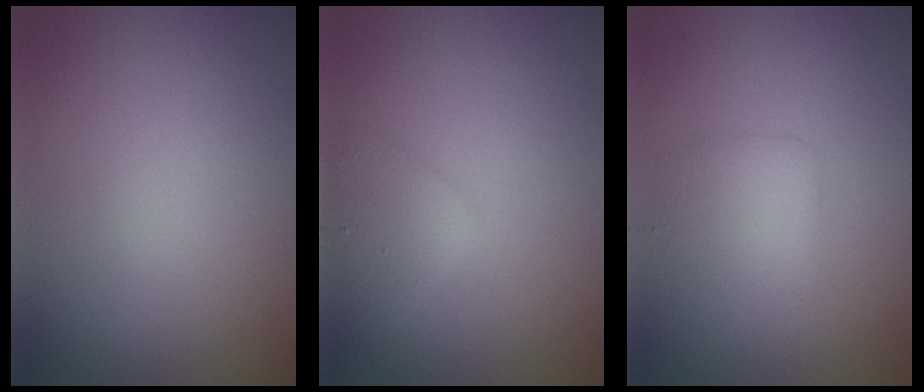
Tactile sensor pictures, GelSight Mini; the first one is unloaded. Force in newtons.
{"total": 2.3, "press": 2.3, "slide": 0.0}
{"total": 2.7, "press": 2.7, "slide": 0.1}